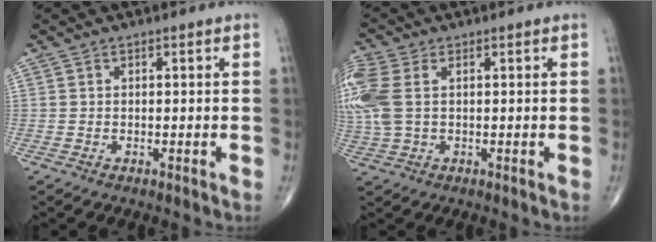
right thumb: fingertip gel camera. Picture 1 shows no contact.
{"total": 10.2, "force": [2.0, 6.1, 7.9], "torque": [-0.233, 0.020, 0.045]}